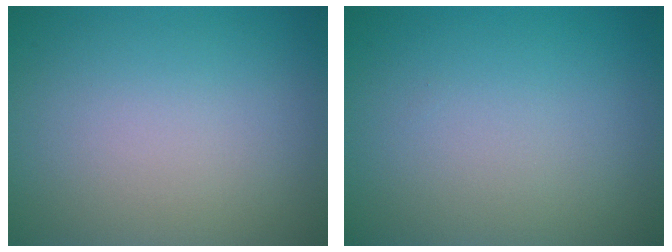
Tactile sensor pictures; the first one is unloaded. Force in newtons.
{"total": 0.0}